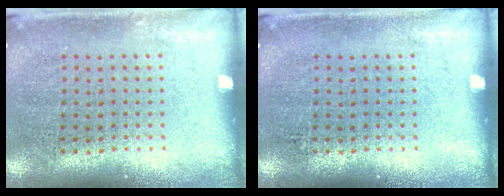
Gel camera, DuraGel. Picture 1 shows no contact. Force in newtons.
{"total": 0.0}